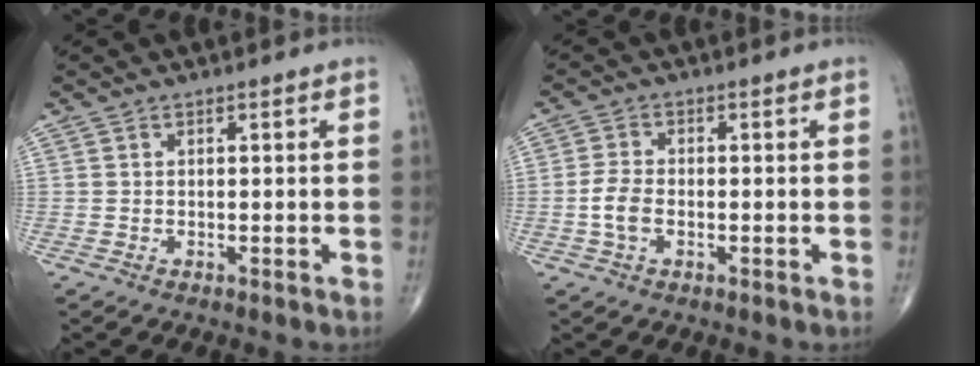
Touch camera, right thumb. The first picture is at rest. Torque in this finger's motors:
{"motor_torque": [0.25, 0.06, 0.60, 0.20, 0.17]}